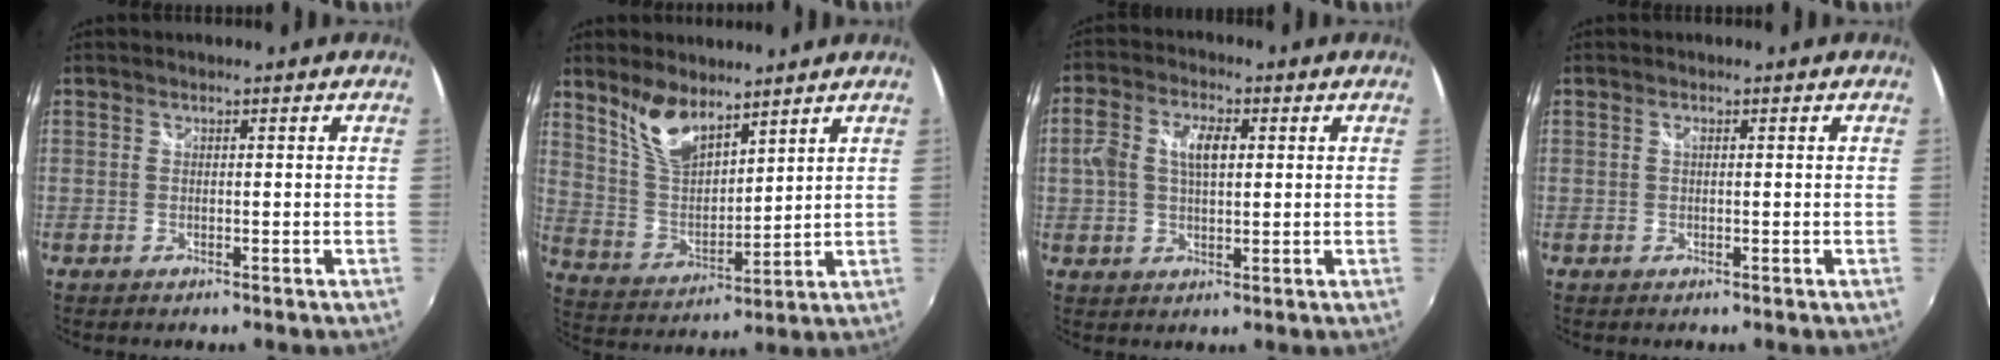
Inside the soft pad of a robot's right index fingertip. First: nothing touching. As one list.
[{"total": 10.2, "force": [7.4, 4.2, 5.7], "torque": [-0.110, 0.002, 0.152]}, {"total": 7.4, "force": [1.3, 4.1, 6.1], "torque": [-0.116, 0.018, 0.024]}, {"total": 0.5, "force": [0.2, 0.2, 0.5], "torque": [-0.010, 0.003, 0.001]}]